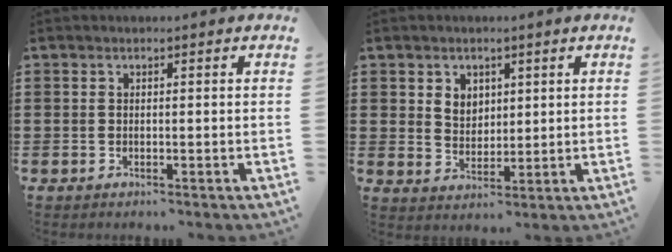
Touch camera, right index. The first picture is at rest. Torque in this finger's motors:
{"motor_torque": [0.09, 0.09, 0.11, 0.06]}